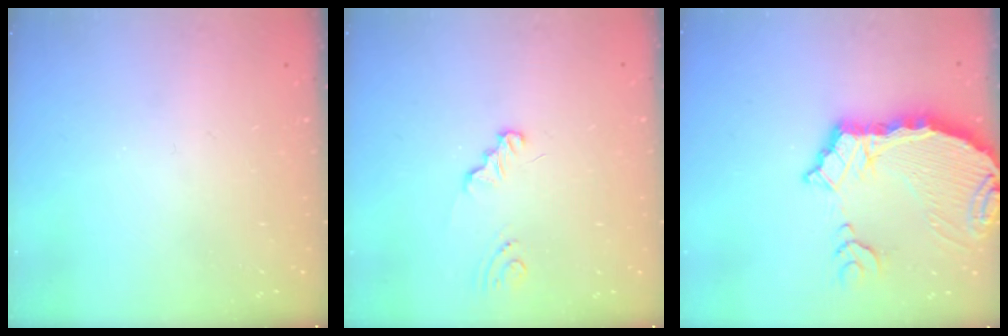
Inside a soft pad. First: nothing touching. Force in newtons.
{"total": 1.3, "press": 1.3, "slide": 0.1}
{"total": 11.4, "press": 11.3, "slide": 1.3}